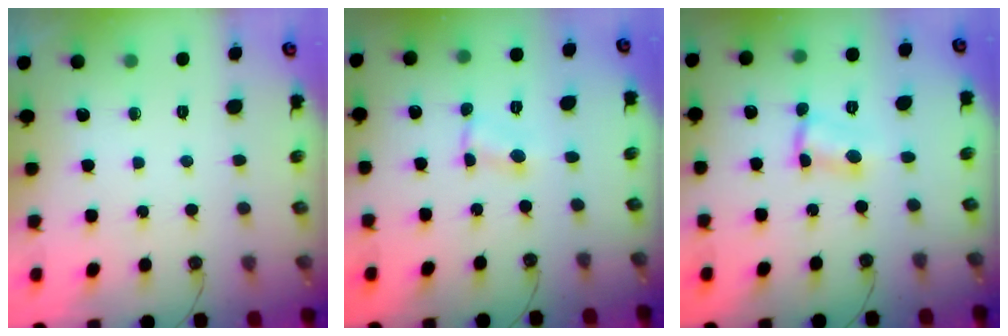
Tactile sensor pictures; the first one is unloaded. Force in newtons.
{"total": 1.3, "press": 1.3, "slide": 0.2}
{"total": 2.9, "press": 1.4, "slide": 2.5}